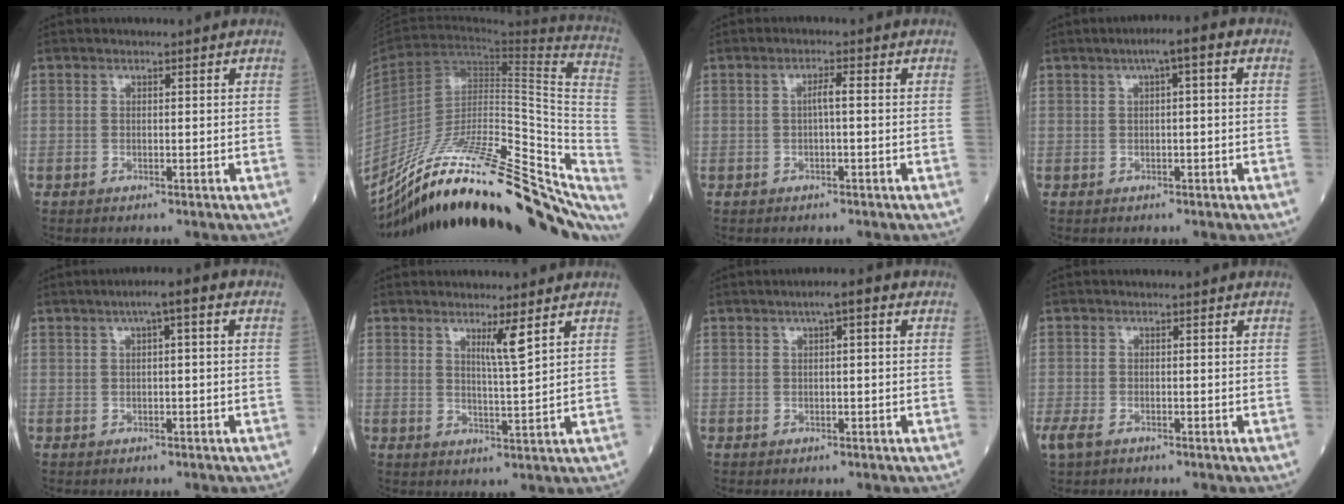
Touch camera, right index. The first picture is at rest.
{"total": 33.5, "force": [-25.2, 7.5, 20.8], "torque": [-0.241, -0.014, -0.368]}
{"total": 1.7, "force": [-0.1, 0.1, 1.7], "torque": [-0.030, 0.004, -0.002]}
{"total": 3.8, "force": [1.2, 0.6, 3.5], "torque": [-0.054, 0.018, 0.016]}
{"total": 4.2, "force": [1.5, 0.7, 3.9], "torque": [-0.058, 0.020, 0.019]}
{"total": 3.8, "force": [2.2, -0.6, 3.0], "torque": [-0.055, -0.010, 0.042]}
{"total": 3.3, "force": [1.4, 0.7, 2.9], "torque": [-0.044, 0.013, 0.018]}
{"total": 4.0, "force": [-2.6, 2.1, 2.3], "torque": [-0.055, -0.009, -0.045]}